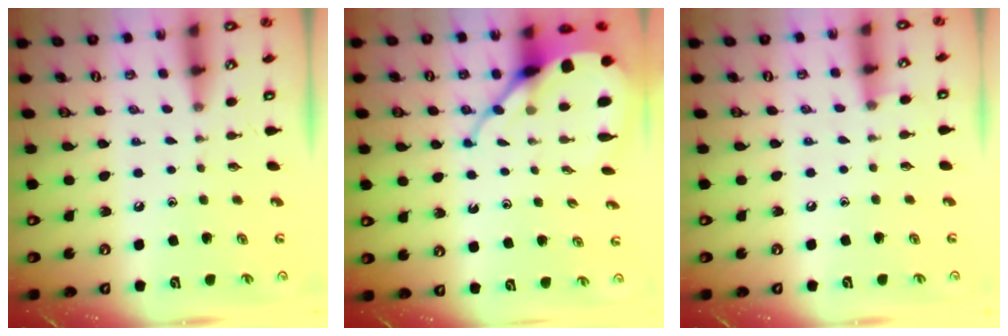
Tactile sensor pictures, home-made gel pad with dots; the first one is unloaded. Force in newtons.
{"total": 9.2, "press": 9.1, "slide": 1.1}
{"total": 3.9, "press": 3.9, "slide": 0.5}